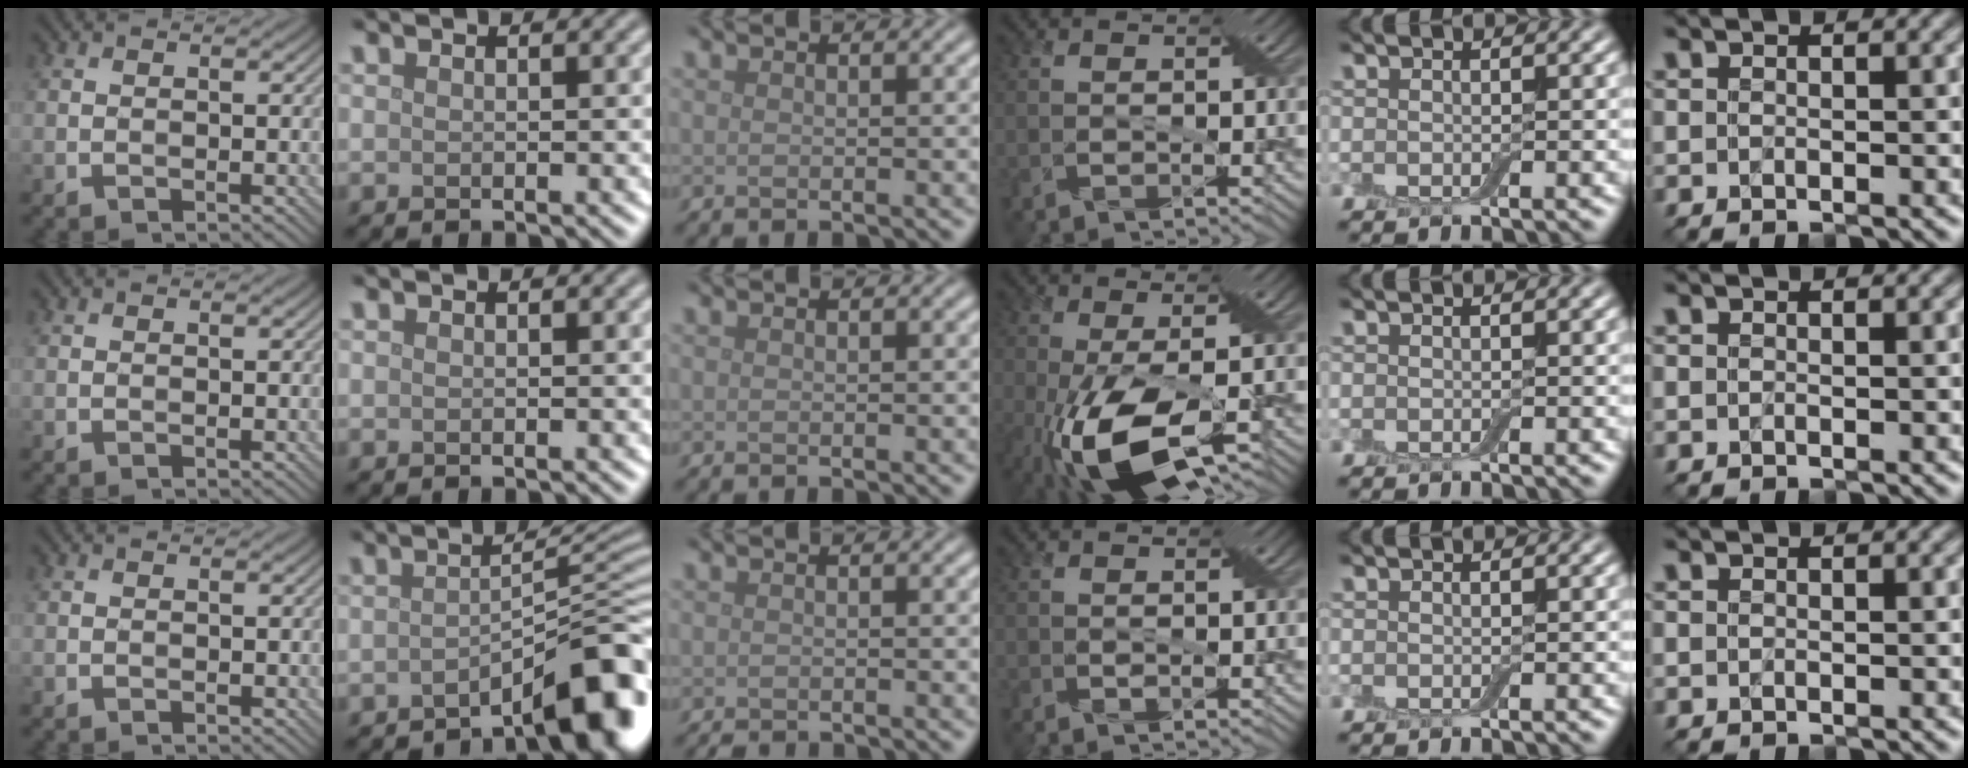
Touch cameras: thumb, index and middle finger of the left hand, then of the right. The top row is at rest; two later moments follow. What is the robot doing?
{"motion": "cut", "object": "cling film"}